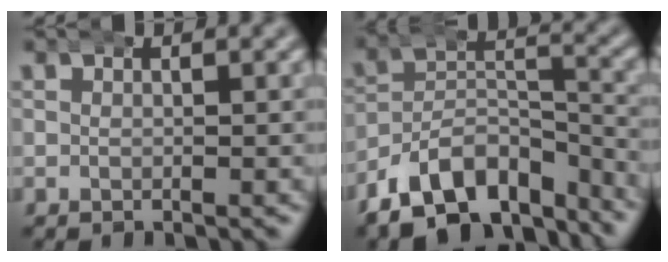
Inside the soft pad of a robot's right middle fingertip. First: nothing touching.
{"total": 14.3, "force": [-9.5, 8.6, 6.3], "torque": [-0.094, -0.037, -0.148]}